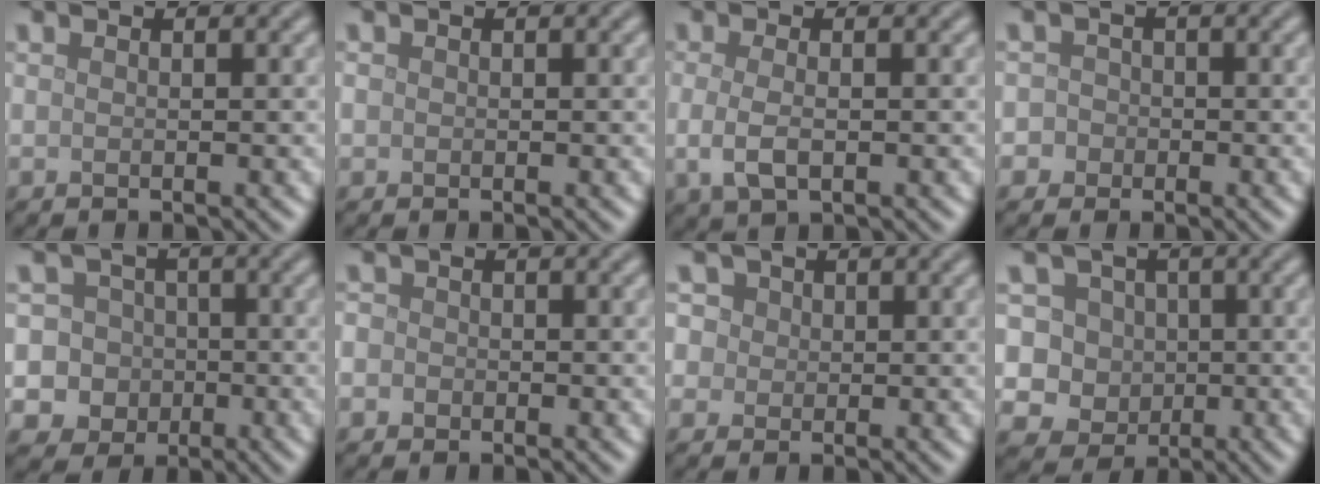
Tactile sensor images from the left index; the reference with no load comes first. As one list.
[{"total": 0.7, "force": [0.0, 0.7, 0.1], "torque": [0.000, -0.001, -0.002]}, {"total": 2.9, "force": [-0.4, 1.3, 2.6], "torque": [-0.059, -0.008, -0.009]}, {"total": 2.7, "force": [-0.6, 2.6, 0.5], "torque": [0.021, 0.013, -0.031]}, {"total": 8.0, "force": [-1.5, 7.6, 2.0], "torque": [-0.025, 0.016, -0.061]}, {"total": 2.1, "force": [-0.4, 1.9, 0.7], "torque": [0.000, 0.008, -0.022]}, {"total": 6.0, "force": [2.7, 4.7, 2.5], "torque": [-0.035, 0.028, 0.014]}, {"total": 8.3, "force": [1.5, 7.5, 3.1], "torque": [-0.047, 0.030, -0.004]}]